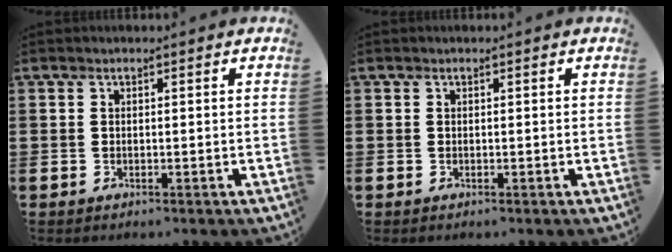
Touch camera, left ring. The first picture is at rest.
{"total": 0.0}